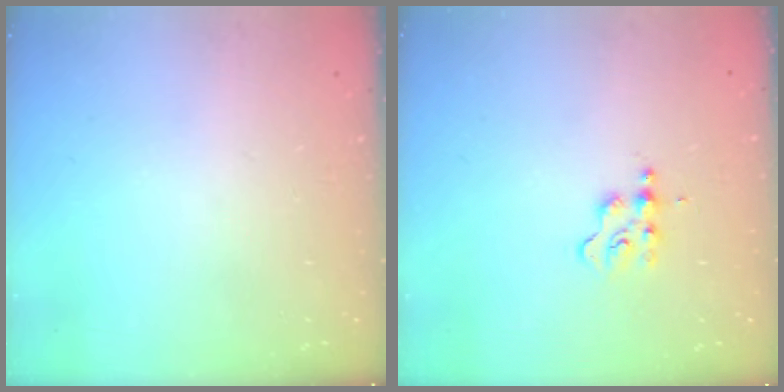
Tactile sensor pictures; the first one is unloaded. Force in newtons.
{"total": 2.7, "press": 2.7, "slide": 0.3}